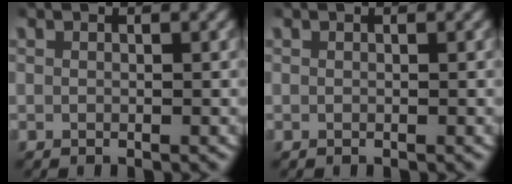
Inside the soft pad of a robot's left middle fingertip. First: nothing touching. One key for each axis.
{"total": 0.0}